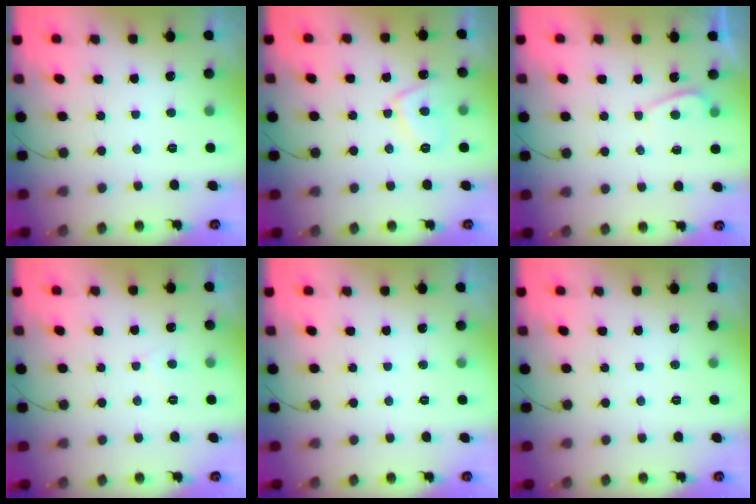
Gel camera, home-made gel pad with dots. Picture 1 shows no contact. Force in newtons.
{"total": 7.2, "press": 7.1, "slide": 1.1}
{"total": 3.2, "press": 3.2, "slide": 0.3}
{"total": 1.7, "press": 1.7, "slide": 0.2}
{"total": 0.0}
{"total": 0.0}